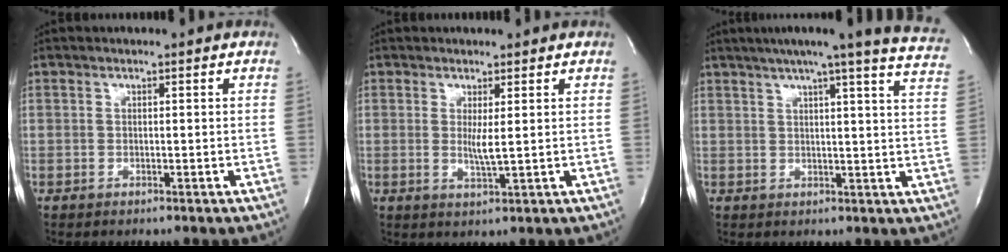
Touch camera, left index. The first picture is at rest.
{"total": 2.5, "force": [0.4, 0.0, 2.5], "torque": [-0.055, -0.009, 0.011]}
{"total": 21.4, "force": [18.0, -0.1, 11.5], "torque": [-0.170, -0.026, 0.207]}